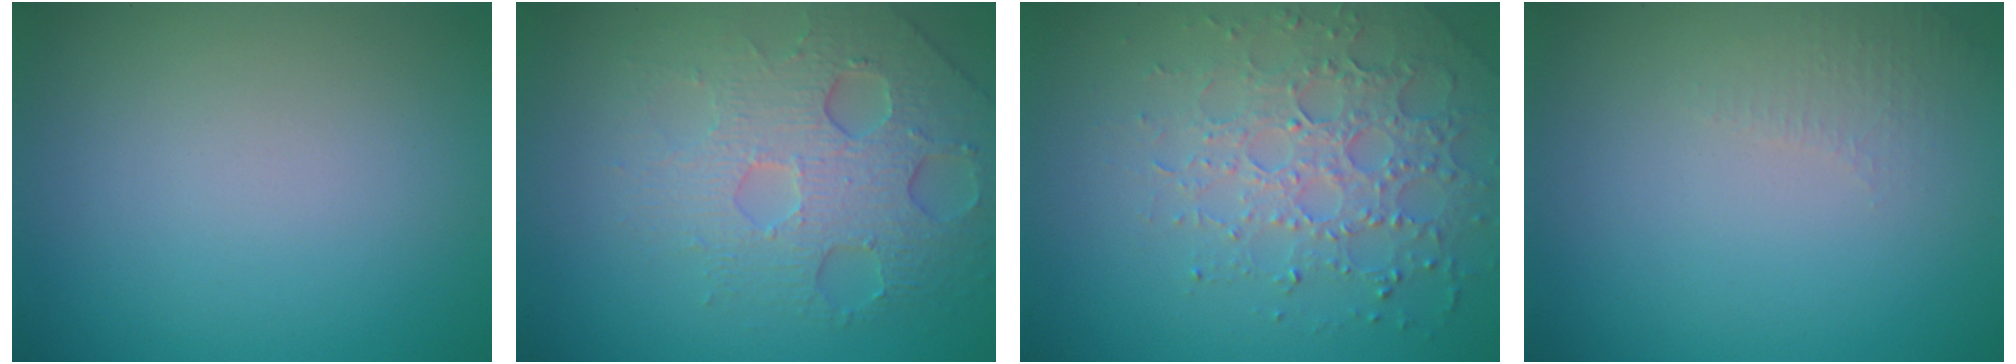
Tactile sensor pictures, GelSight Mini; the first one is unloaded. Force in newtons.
{"total": 6.2, "press": 4.7, "slide": 4.1}
{"total": 4.4, "press": 3.9, "slide": 2.1}
{"total": 1.4, "press": 1.3, "slide": 0.4}